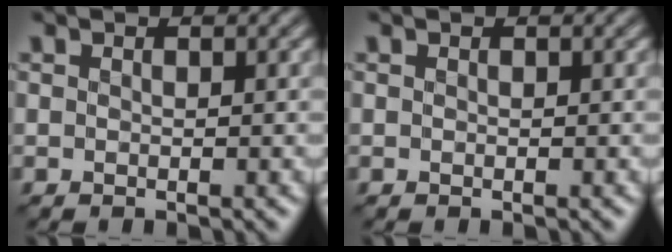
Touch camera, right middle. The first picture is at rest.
{"total": 0.0}